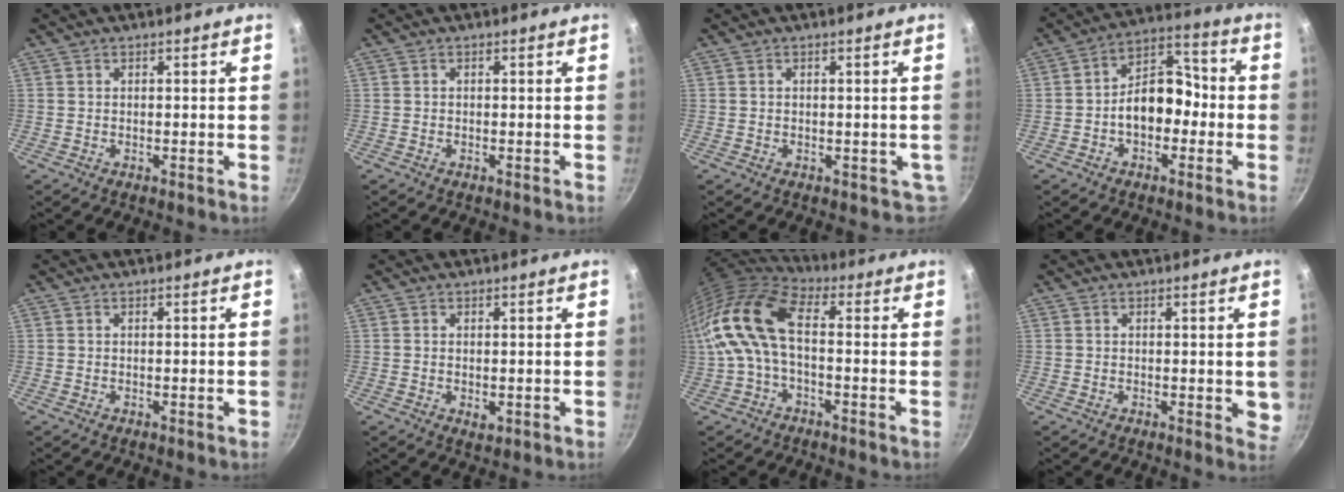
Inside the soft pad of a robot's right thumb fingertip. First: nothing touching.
{"total": 0.0}
{"total": 2.0, "force": [-0.1, 1.8, 0.8], "torque": [-0.001, 0.000, 0.003]}
{"total": 11.3, "force": [-2.2, 7.7, 8.0], "torque": [-0.075, 0.053, -0.049]}
{"total": 0.6, "force": [-0.2, 0.1, 0.5], "torque": [-0.005, 0.004, -0.003]}
{"total": 1.8, "force": [-0.2, 1.1, 1.4], "torque": [-0.021, -0.004, -0.002]}
{"total": 15.5, "force": [-0.2, 8.3, 13.1], "torque": [-0.270, 0.025, -0.020]}
{"total": 3.2, "force": [0.1, 1.4, 2.9], "torque": [-0.023, -0.006, 0.001]}